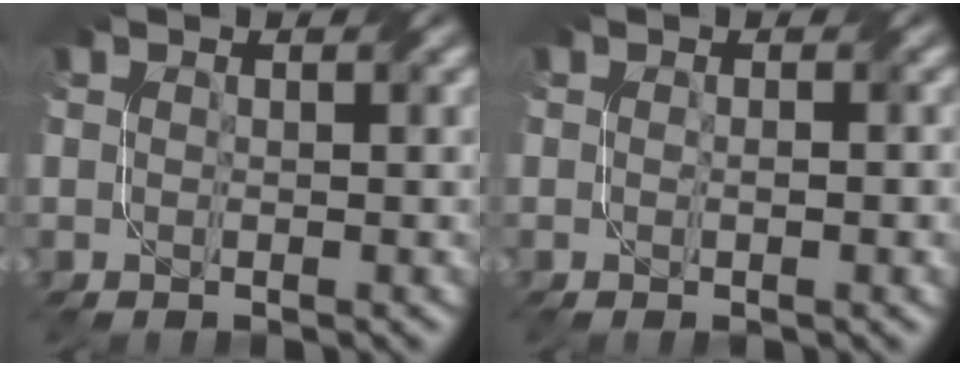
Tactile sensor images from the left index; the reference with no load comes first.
{"total": 1.4, "force": [-0.1, 0.1, 1.4], "torque": [-0.024, -0.001, -0.001]}